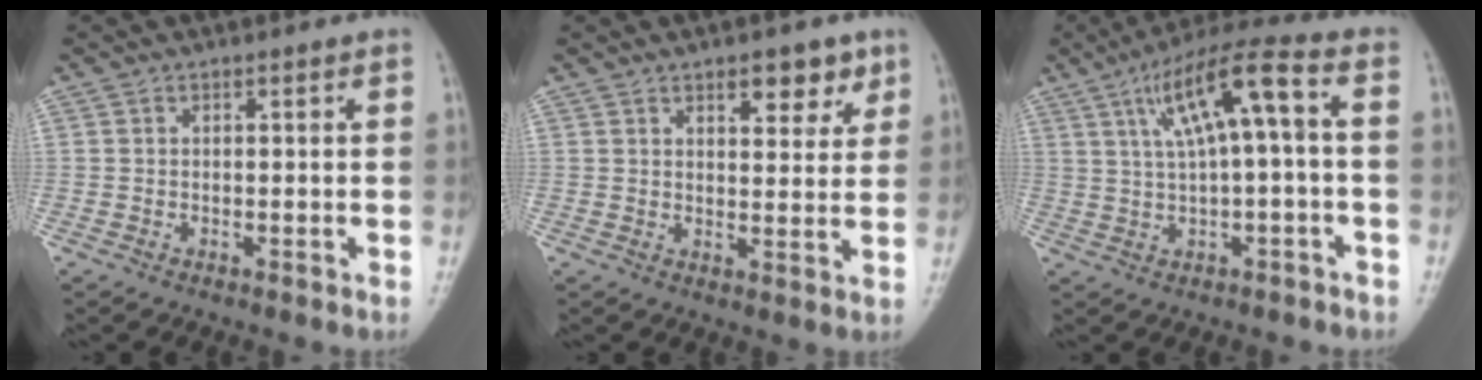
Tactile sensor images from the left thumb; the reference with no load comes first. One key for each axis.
{"total": 6.5, "fx": 3.8, "fy": 3.0, "fz": 4.3, "tx": -0.029, "ty": -0.019, "tz": 0.051}
{"total": 11.8, "fx": 2.3, "fy": 2.5, "fz": 11.3, "tx": -0.204, "ty": 0.043, "tz": 0.037}